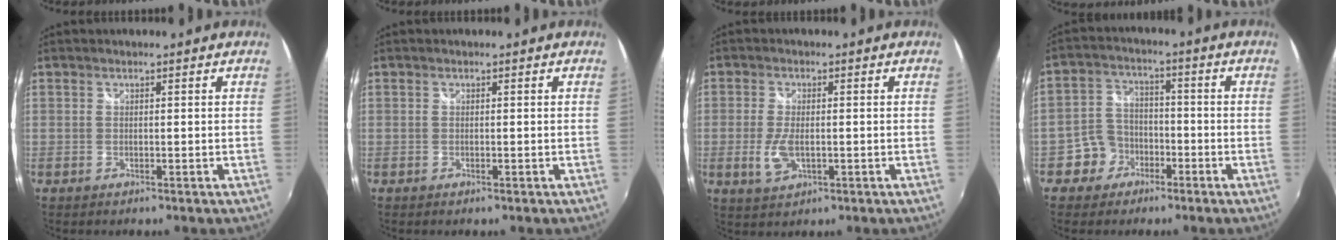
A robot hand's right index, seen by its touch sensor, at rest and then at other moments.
{"total": 0.0}
{"total": 5.0, "force": [-1.1, 2.5, 4.2], "torque": [-0.094, -0.008, -0.018]}
{"total": 6.7, "force": [-3.6, 5.6, 1.0], "torque": [-0.032, 0.028, -0.058]}